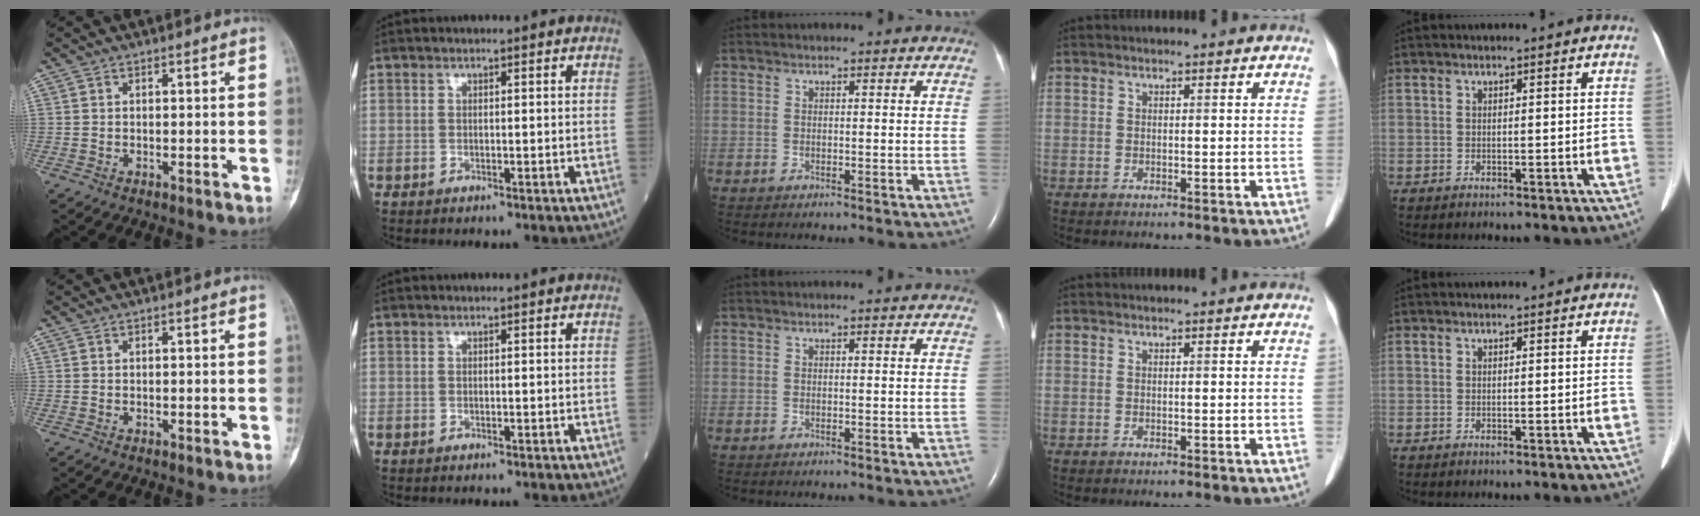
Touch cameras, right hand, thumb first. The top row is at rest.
{}